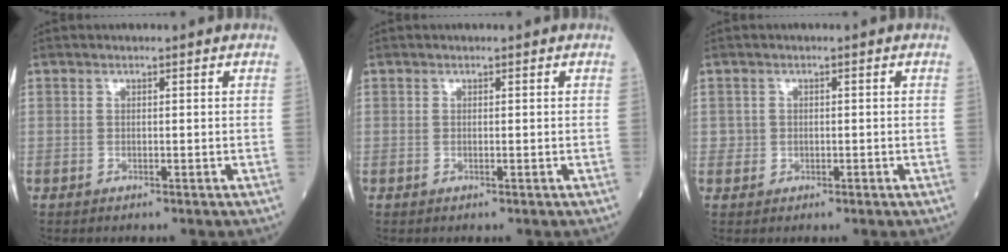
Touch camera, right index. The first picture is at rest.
{"total": 0.0}
{"total": 1.2, "force": [0.0, 1.2, 0.1], "torque": [0.005, 0.004, -0.002]}